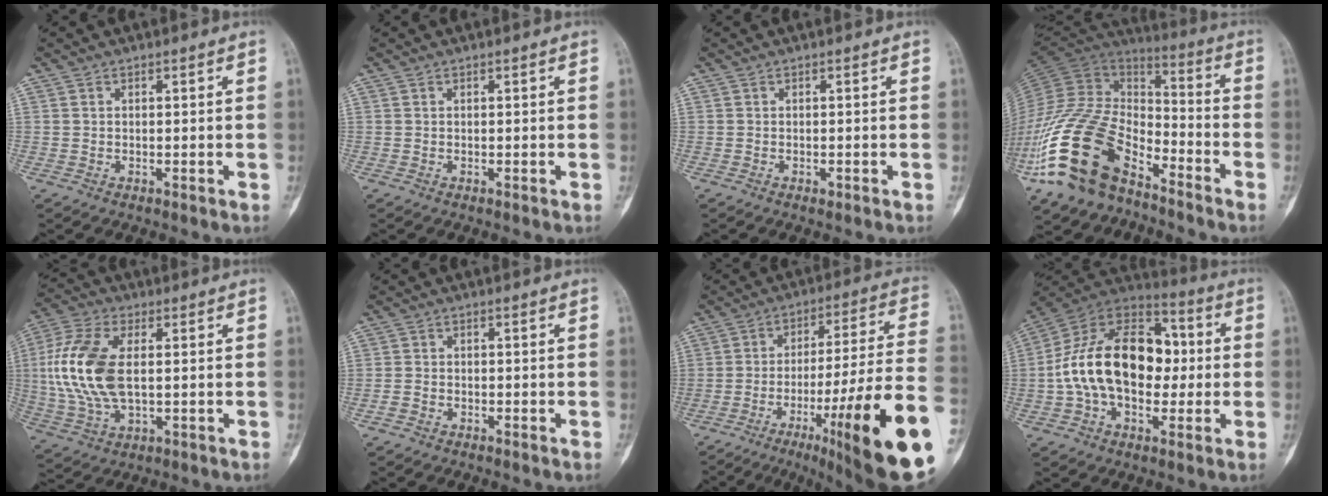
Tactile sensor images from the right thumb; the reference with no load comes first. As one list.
[{"total": 0.0}, {"total": 0.7, "force": [-0.4, 0.1, 0.6], "torque": [-0.011, 0.005, -0.004]}, {"total": 24.9, "force": [-14.1, 12.7, 16.1], "torque": [-0.337, 0.055, -0.263]}, {"total": 15.2, "force": [1.1, 8.2, 12.8], "torque": [-0.290, 0.004, 0.023]}, {"total": 1.6, "force": [-1.0, 1.1, 0.6], "torque": [-0.015, 0.004, -0.021]}, {"total": 26.7, "force": [-11.4, 2.7, 24.0], "torque": [-0.300, 0.040, -0.168]}, {"total": 22.1, "force": [-0.1, 14.3, 16.8], "torque": [-0.276, 0.042, -0.006]}]